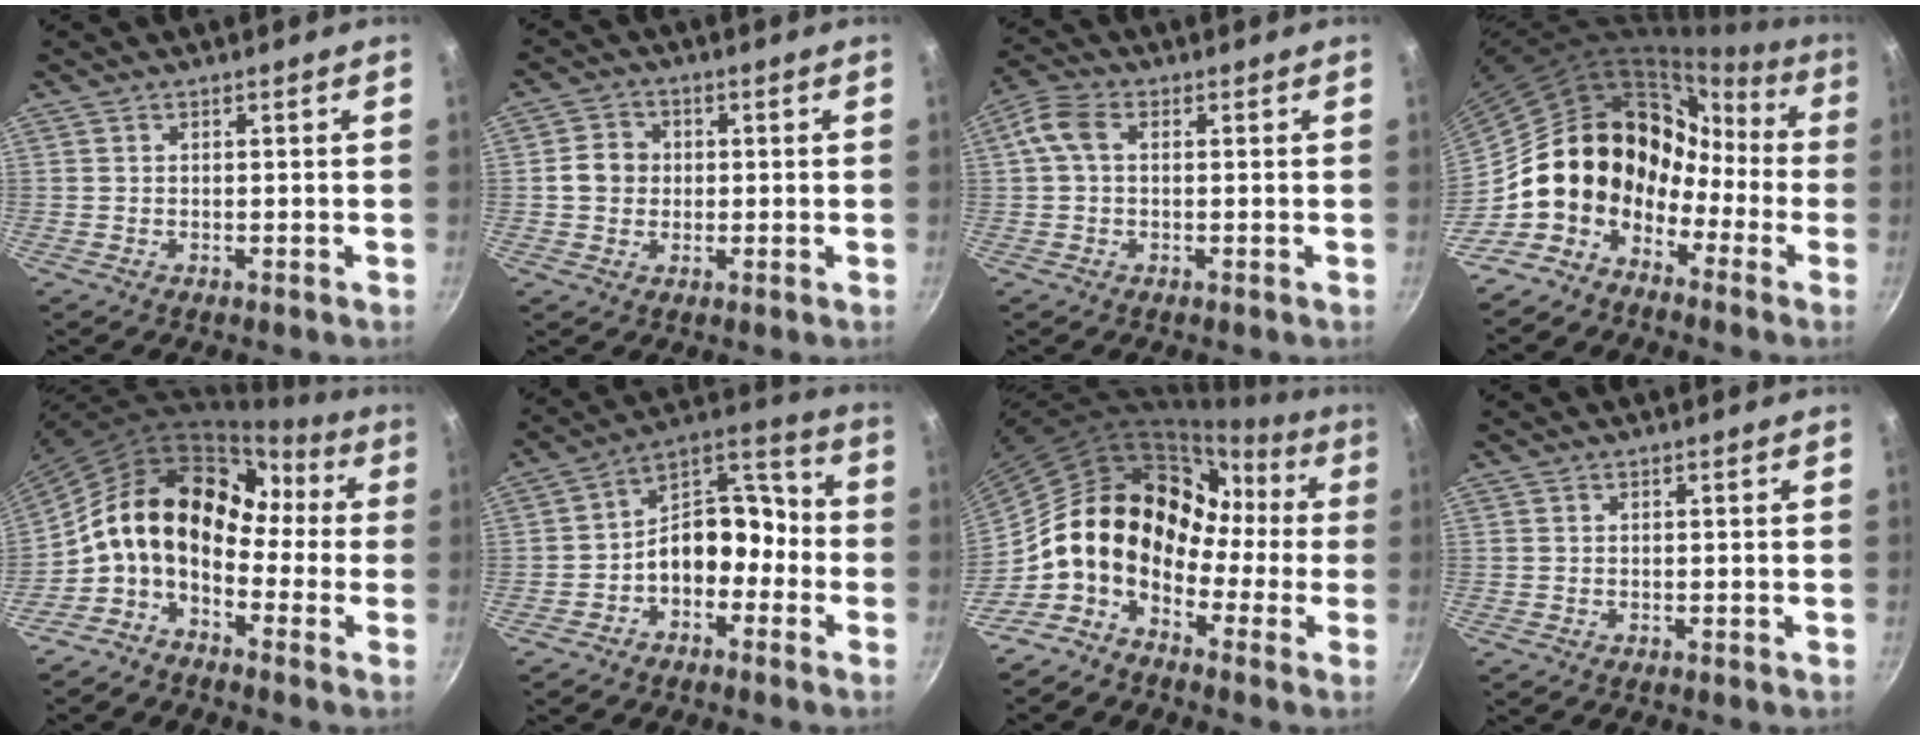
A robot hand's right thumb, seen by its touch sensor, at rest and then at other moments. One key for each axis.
{"total": 5.4, "fx": 0.1, "fy": 4.9, "fz": 2.4, "tx": -0.018, "ty": 0.009, "tz": -0.009}
{"total": 5.3, "fx": 0.8, "fy": 3.4, "fz": 4.0, "tx": -0.088, "ty": 0.018, "tz": 0.007}
{"total": 13.9, "fx": -5.0, "fy": 11.2, "fz": 6.4, "tx": -0.055, "ty": 0.067, "tz": -0.102}
{"total": 15.9, "fx": -1.9, "fy": 11.4, "fz": 11.0, "tx": -0.166, "ty": 0.058, "tz": -0.058}
{"total": 12.5, "fx": -3.9, "fy": 8.8, "fz": 8.0, "tx": -0.077, "ty": 0.079, "tz": -0.077}
{"total": 14.7, "fx": -3.2, "fy": 11.2, "fz": 8.9, "tx": -0.101, "ty": 0.050, "tz": -0.081}
{"total": 0.0}